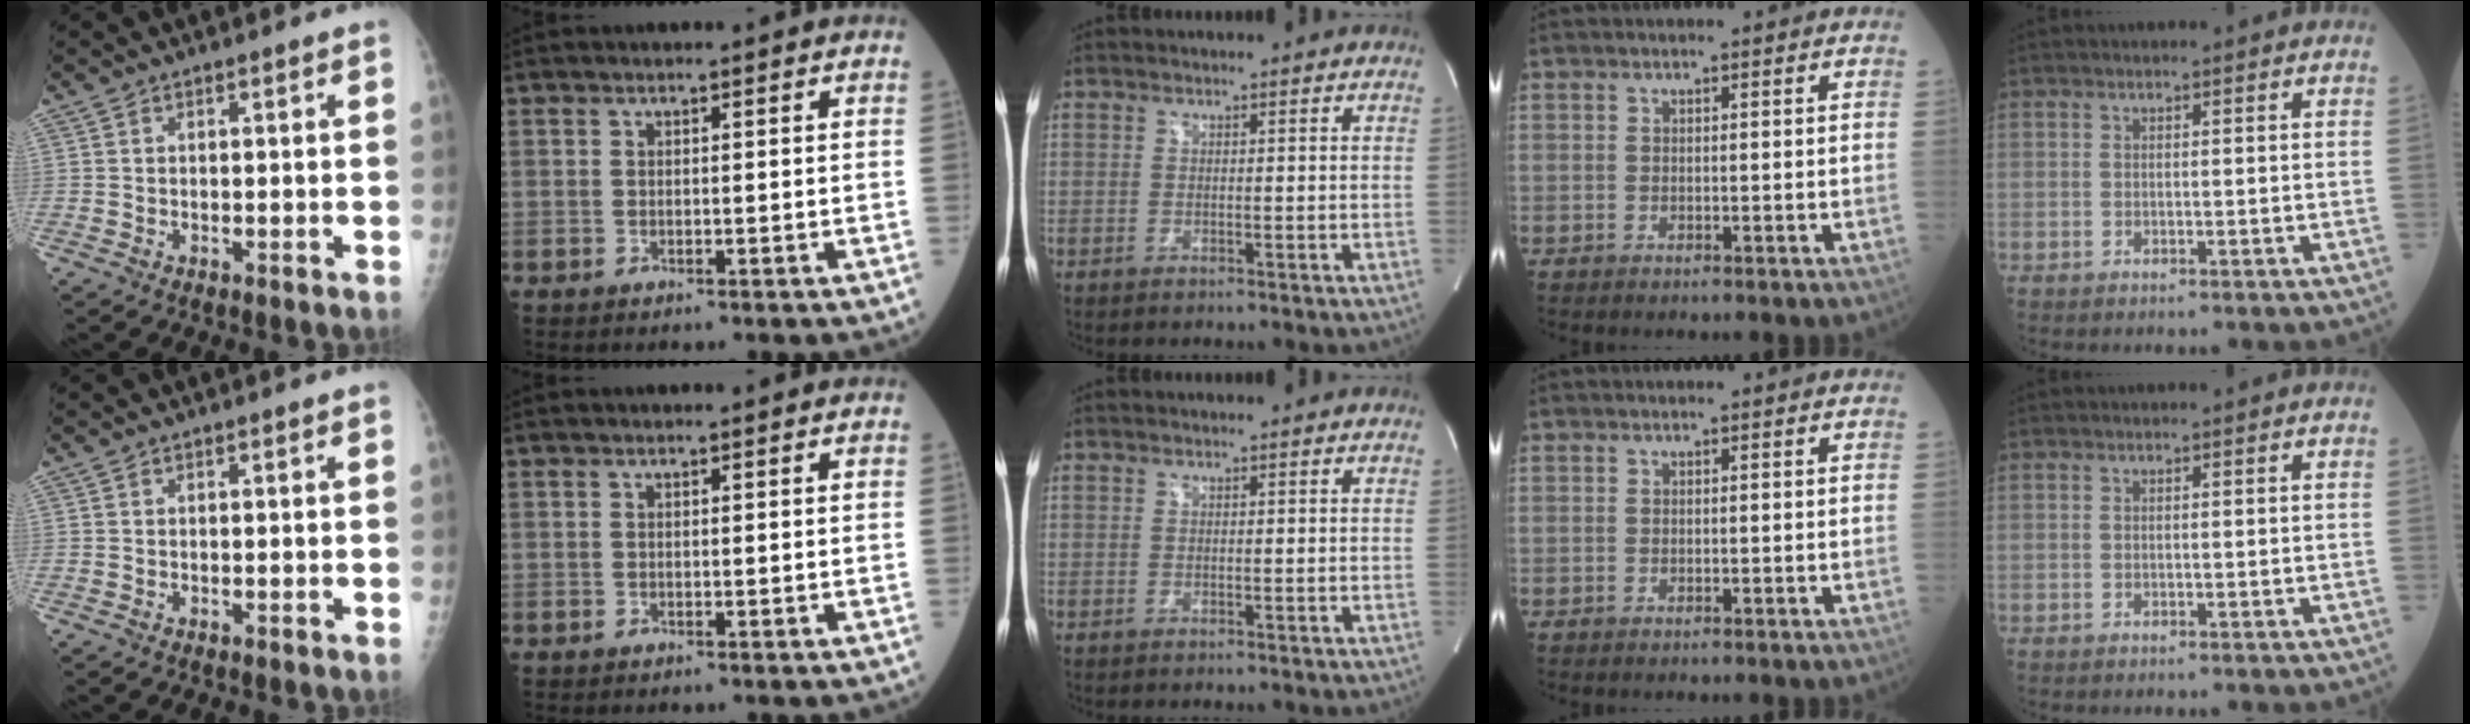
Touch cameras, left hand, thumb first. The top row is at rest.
{}